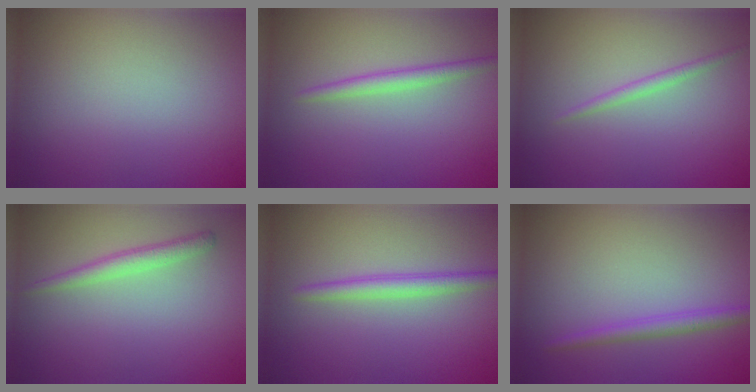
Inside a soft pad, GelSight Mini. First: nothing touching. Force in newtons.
{"total": 1.8, "press": 1.7, "slide": 0.1}
{"total": 1.1, "press": 1.1, "slide": 0.0}
{"total": 1.8, "press": 1.8, "slide": 0.1}
{"total": 2.1, "press": 2.1, "slide": 0.1}
{"total": 1.9, "press": 1.8, "slide": 0.2}